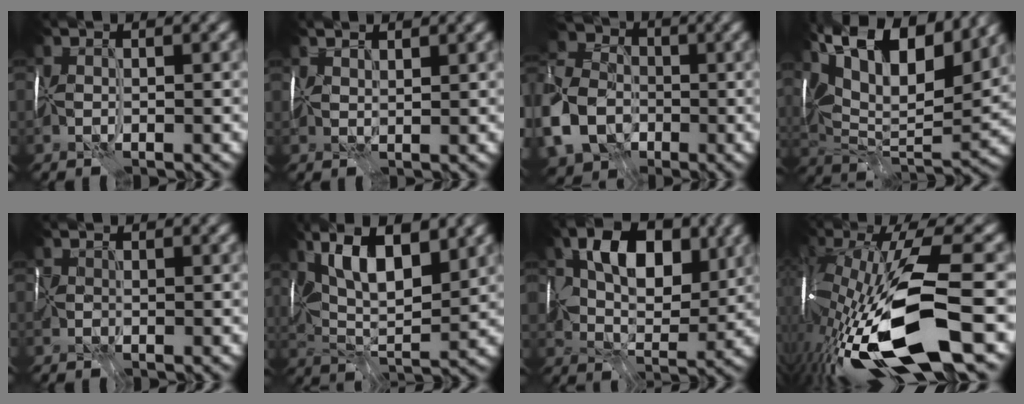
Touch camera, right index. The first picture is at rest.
{"total": 1.1, "force": [1.1, 0.2, 0.2], "torque": [-0.008, 0.002, 0.022]}
{"total": 10.3, "force": [-3.4, 8.0, 5.5], "torque": [-0.141, -0.012, -0.082]}
{"total": 16.7, "force": [8.8, 7.4, 12.1], "torque": [-0.214, 0.044, 0.143]}
{"total": 1.8, "force": [-0.4, 1.4, 1.0], "torque": [-0.032, -0.006, -0.008]}
{"total": 9.4, "force": [4.0, 3.7, 7.6], "torque": [-0.137, 0.003, 0.070]}
{"total": 8.0, "force": [2.7, 5.0, 5.6], "torque": [-0.081, -0.002, 0.044]}
{"total": 13.8, "force": [-5.6, 3.8, 12.0], "torque": [-0.238, -0.015, -0.096]}